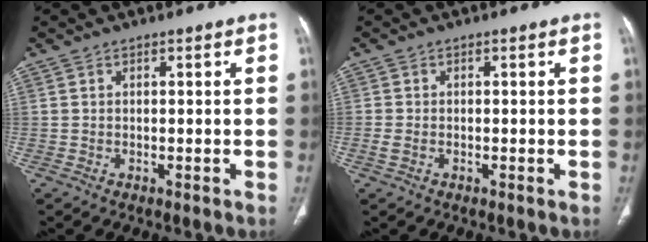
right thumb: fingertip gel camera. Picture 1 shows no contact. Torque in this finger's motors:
{"motor_torque": [-0.41, -0.30, 0.05, 0.24, 0.00]}